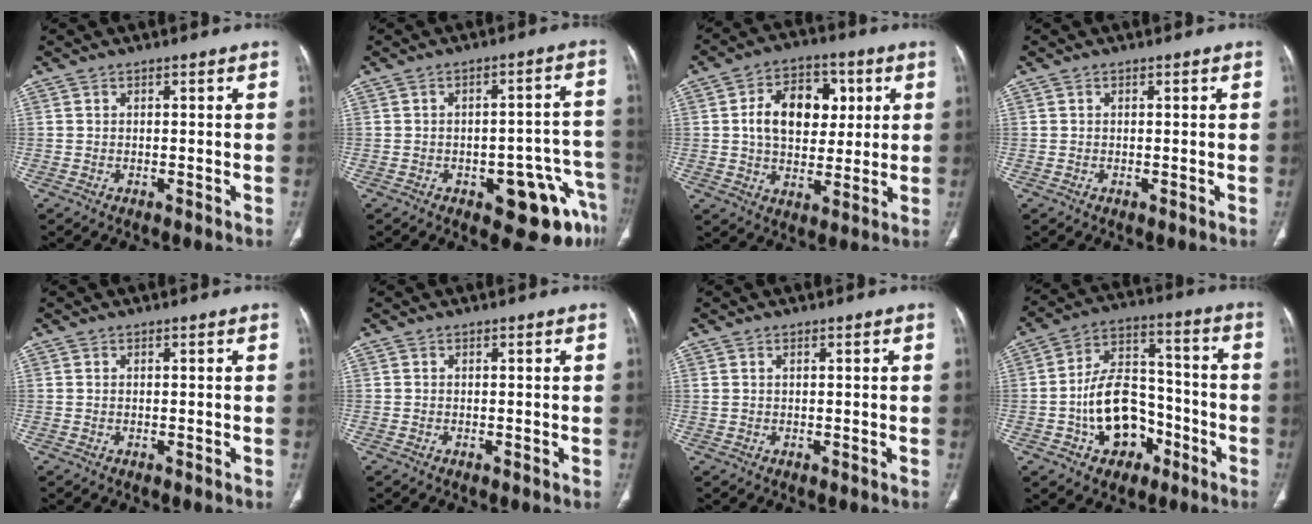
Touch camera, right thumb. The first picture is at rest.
{"total": 12.3, "force": [-6.1, 5.0, 9.5], "torque": [-0.075, 0.043, -0.066]}
{"total": 13.7, "force": [2.8, 9.4, 9.6], "torque": [-0.116, 0.006, 0.045]}
{"total": 0.0}
{"total": 0.0}
{"total": 0.0}
{"total": 0.7, "force": [0.4, 0.3, 0.5], "torque": [-0.014, 0.010, 0.011]}
{"total": 14.8, "force": [-5.1, 10.3, 9.3], "torque": [-0.123, 0.054, -0.081]}